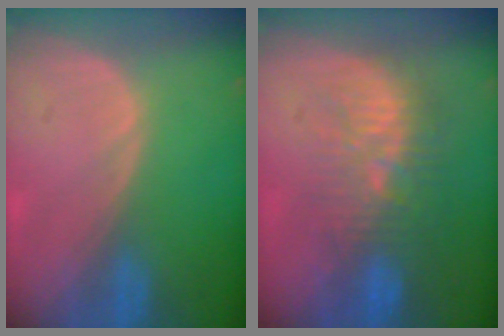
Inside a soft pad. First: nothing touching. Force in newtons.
{"total": 9.5, "press": 9.0, "slide": 2.8}